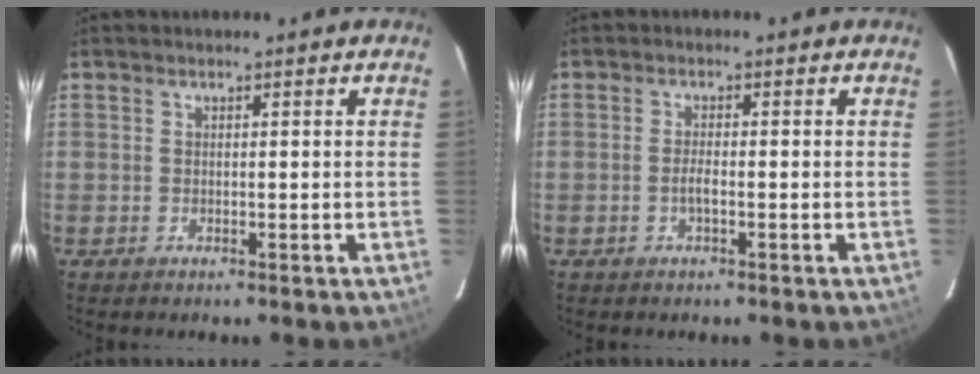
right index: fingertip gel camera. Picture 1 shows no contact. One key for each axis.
{"total": 1.8, "fx": -0.7, "fy": 0.3, "fz": 1.7, "tx": -0.034, "ty": 0.001, "tz": -0.015}